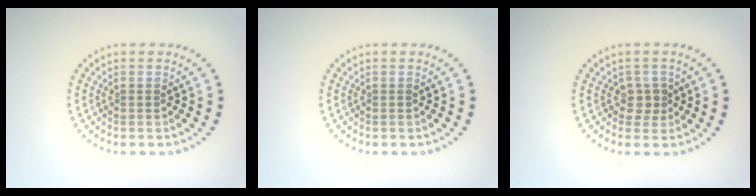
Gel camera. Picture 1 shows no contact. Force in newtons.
{"total": 0.0}
{"total": 1.5, "press": 1.2, "slide": 0.9}